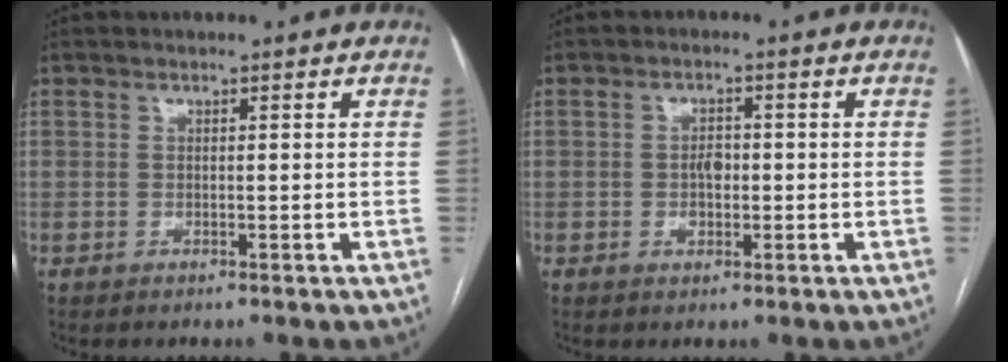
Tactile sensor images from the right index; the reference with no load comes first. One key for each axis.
{"total": 2.6, "fx": -0.4, "fy": 1.8, "fz": 1.9, "tx": -0.028, "ty": 0.004, "tz": -0.005}